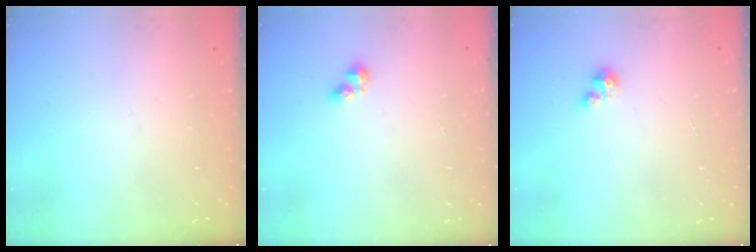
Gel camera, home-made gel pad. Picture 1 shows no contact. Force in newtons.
{"total": 3.6, "press": 3.6, "slide": 0.5}
{"total": 2.6, "press": 2.6, "slide": 0.2}